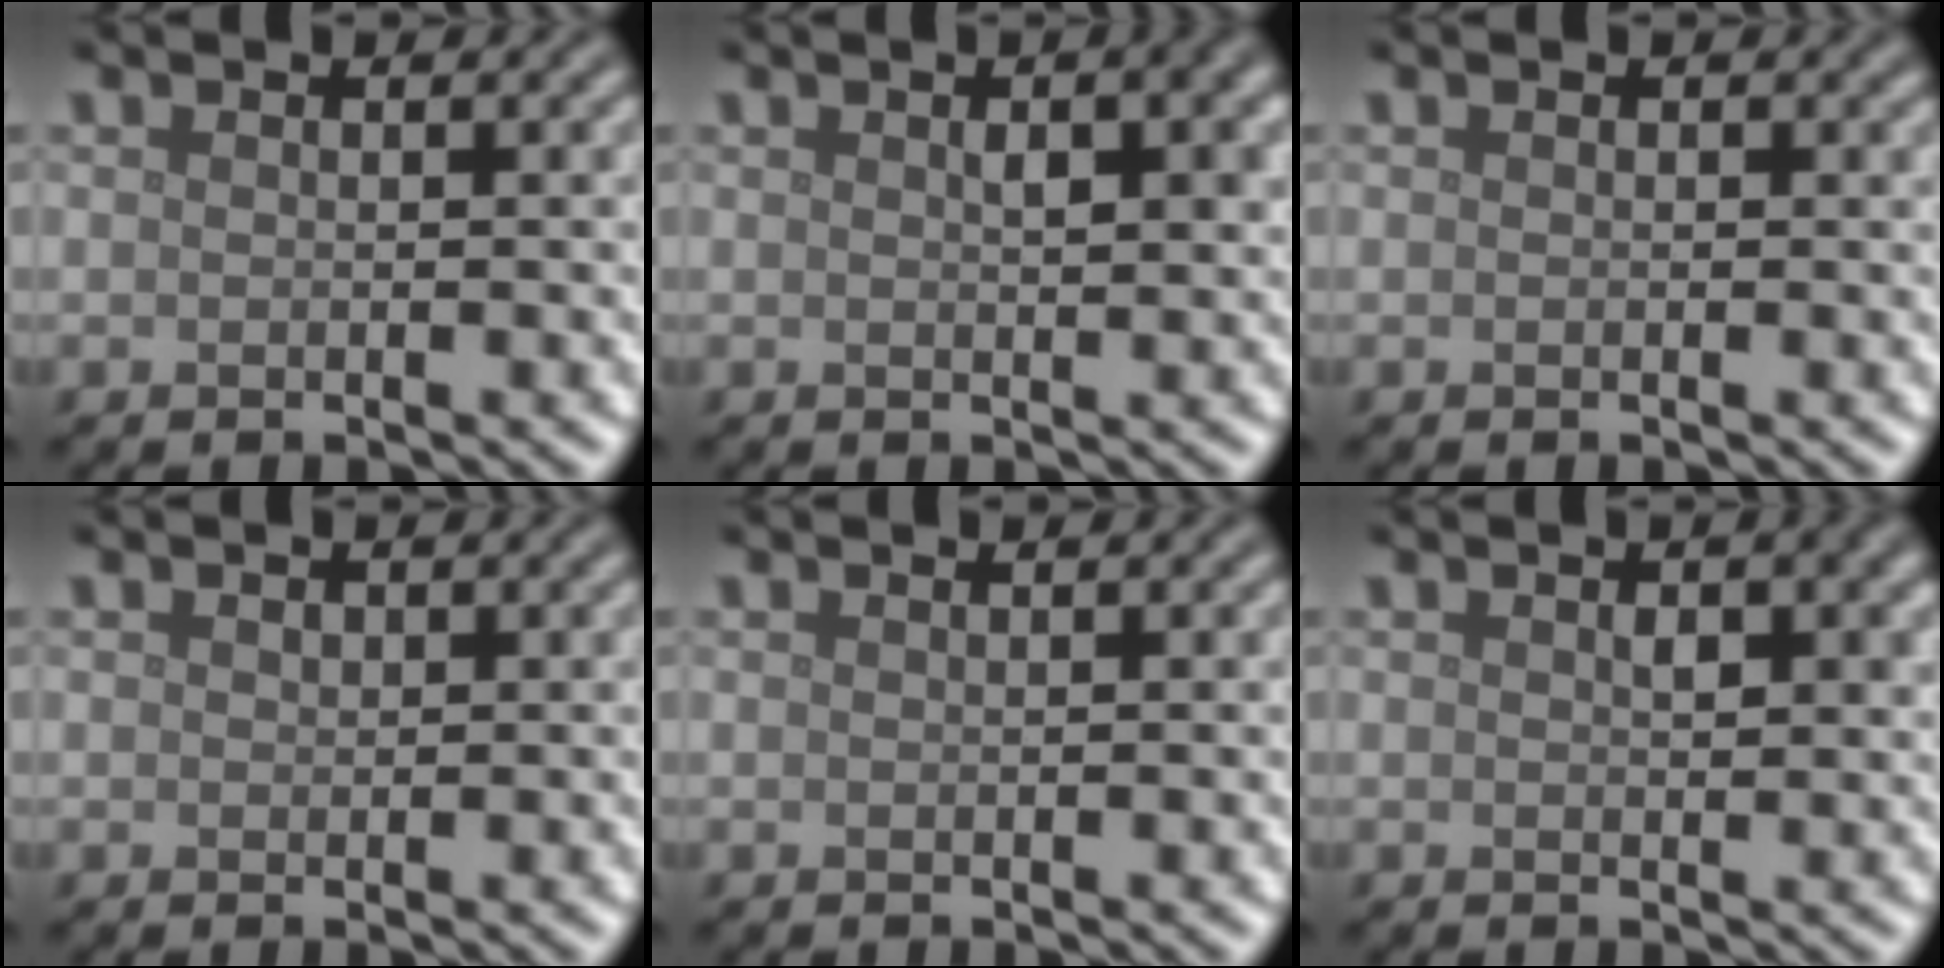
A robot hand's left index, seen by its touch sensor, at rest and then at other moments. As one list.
[{"total": 2.8, "force": [0.9, 1.0, 2.4], "torque": [-0.034, 0.004, 0.016]}, {"total": 0.0}, {"total": 0.5, "force": [0.2, 0.4, 0.2], "torque": [-0.003, -0.001, 0.003]}, {"total": 0.0}, {"total": 2.0, "force": [0.6, 1.0, 1.6], "torque": [-0.021, 0.000, 0.012]}]